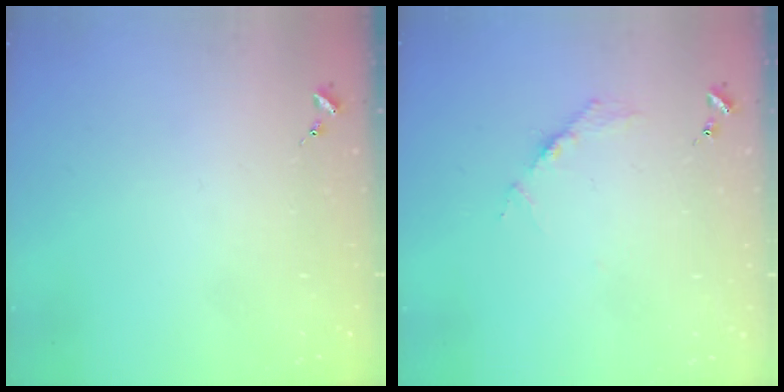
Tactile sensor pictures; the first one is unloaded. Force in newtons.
{"total": 3.6, "press": 3.6, "slide": 0.4}